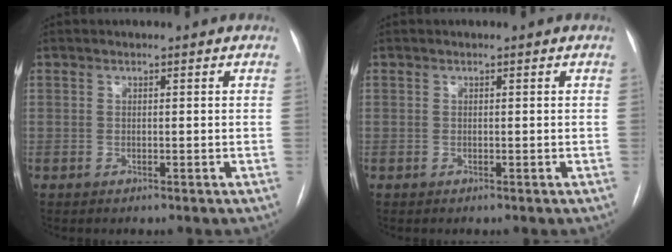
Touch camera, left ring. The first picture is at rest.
{"total": 0.0}